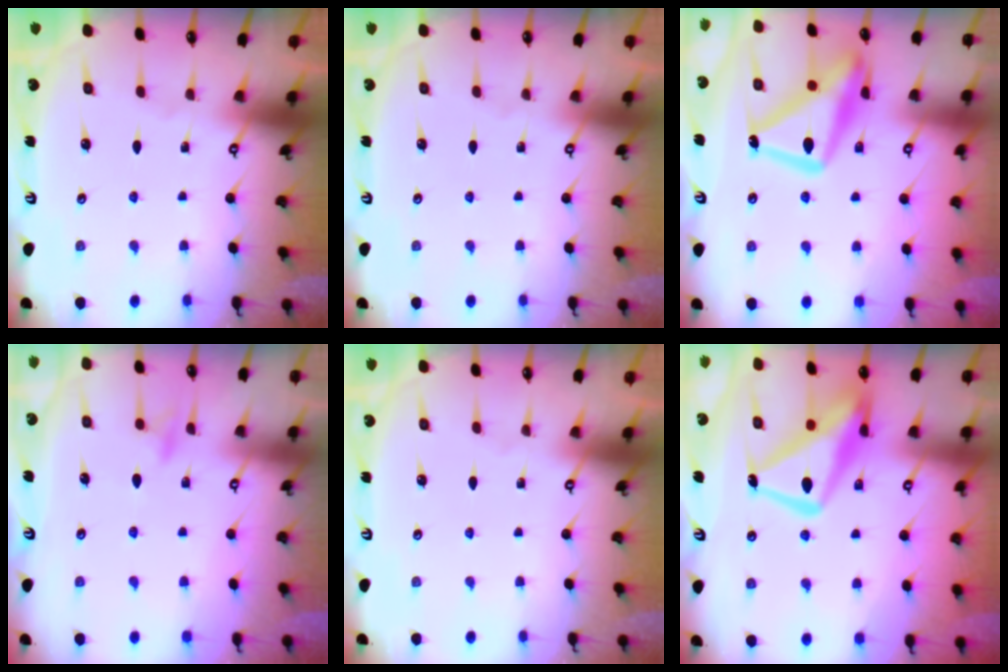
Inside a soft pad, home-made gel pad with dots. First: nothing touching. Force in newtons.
{"total": 0.0}
{"total": 17.6, "press": 17.5, "slide": 1.3}
{"total": 8.3, "press": 8.3, "slide": 0.9}
{"total": 0.0}
{"total": 15.2, "press": 15.2, "slide": 1.5}